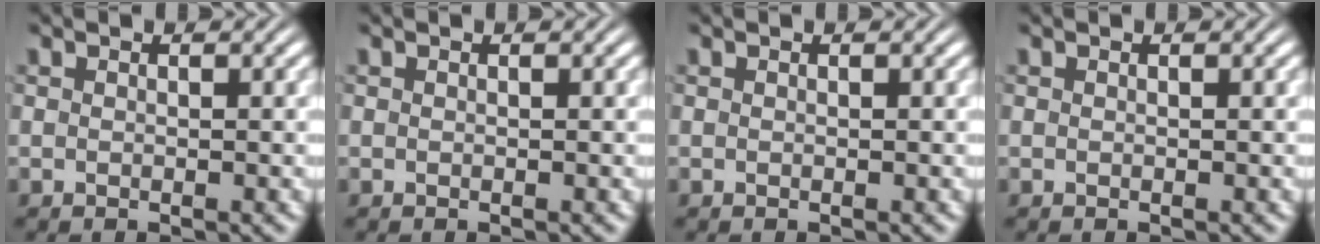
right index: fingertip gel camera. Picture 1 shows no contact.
{"total": 0.0}
{"total": 0.0}
{"total": 0.0}